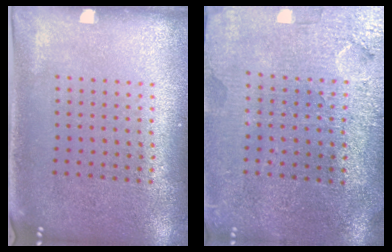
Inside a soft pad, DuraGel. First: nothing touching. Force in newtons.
{"total": 3.7, "press": 3.4, "slide": 1.4}